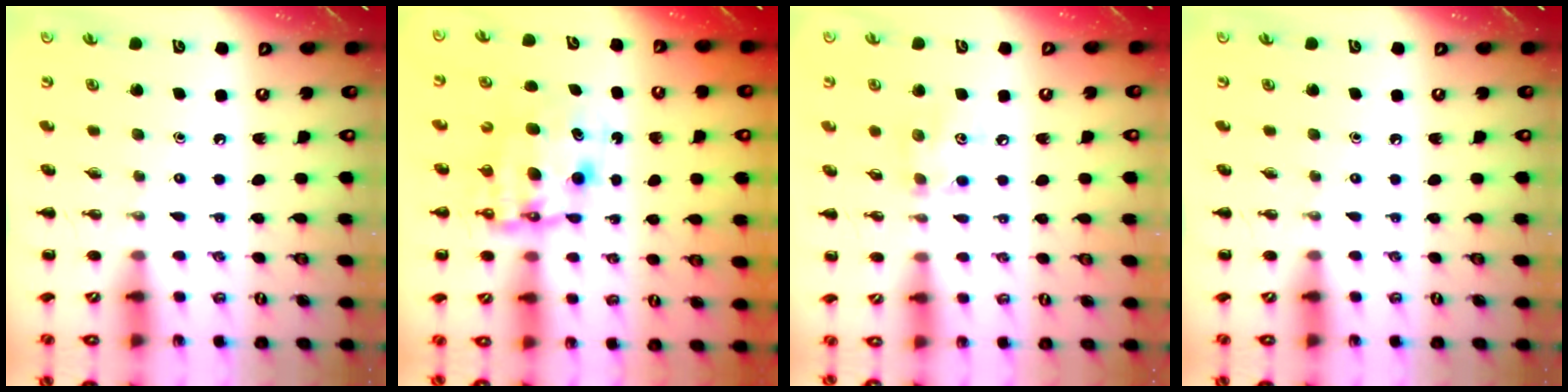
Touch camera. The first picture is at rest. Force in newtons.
{"total": 9.2, "press": 9.0, "slide": 2.2}
{"total": 5.8, "press": 5.8, "slide": 0.5}
{"total": 0.0}